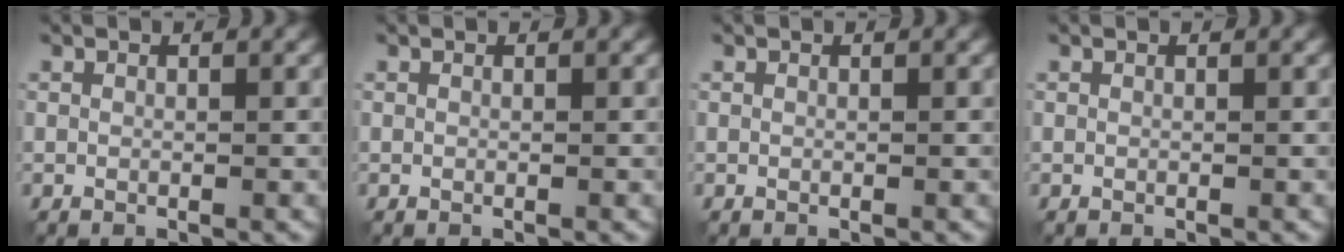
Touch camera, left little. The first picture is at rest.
{"total": 0.0}
{"total": 0.0}
{"total": 0.0}